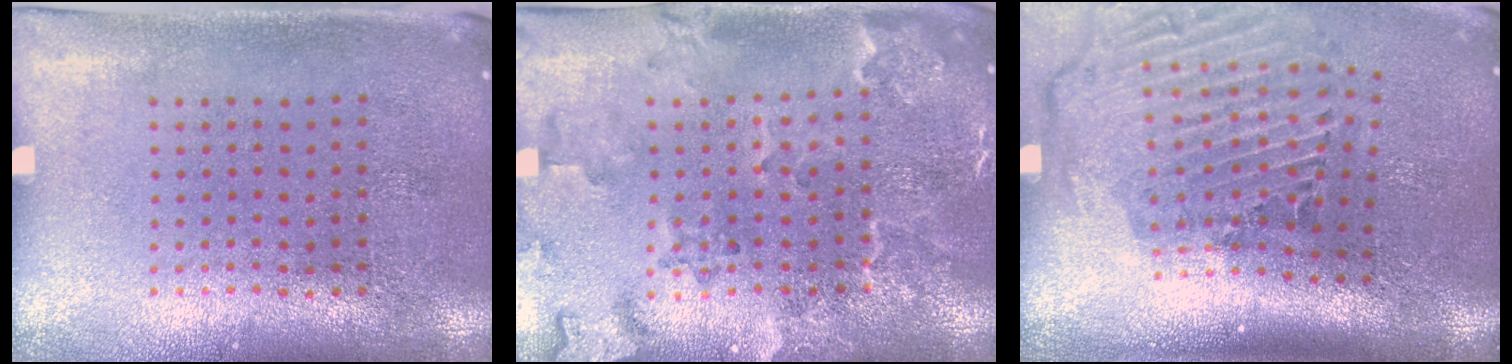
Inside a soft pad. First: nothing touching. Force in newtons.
{"total": 2.5, "press": 2.2, "slide": 1.1}
{"total": 2.9, "press": 1.9, "slide": 2.1}